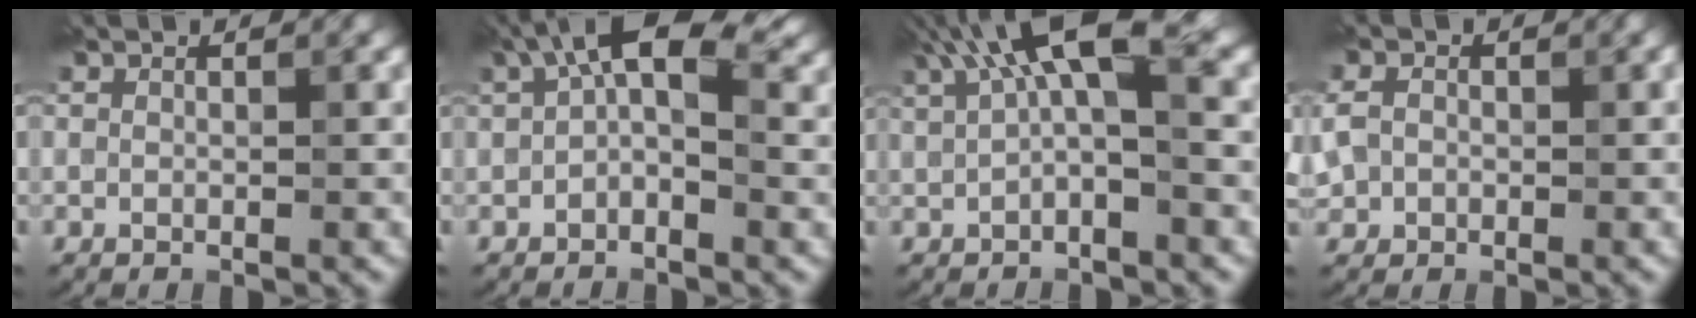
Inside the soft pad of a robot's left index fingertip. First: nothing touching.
{"total": 6.2, "force": [1.8, 2.9, 5.2], "torque": [-0.080, 0.018, 0.016]}
{"total": 6.6, "force": [2.4, 2.0, 5.8], "torque": [-0.098, 0.011, 0.032]}
{"total": 3.3, "force": [0.0, 2.8, 1.8], "torque": [-0.044, 0.002, -0.001]}